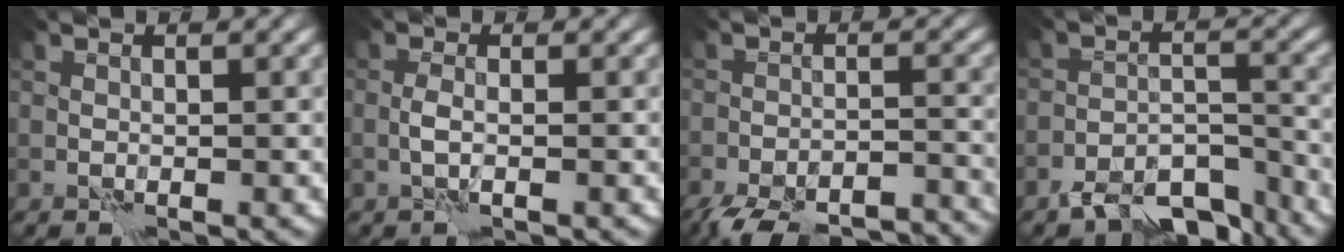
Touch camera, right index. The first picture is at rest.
{"total": 1.2, "force": [-0.2, 0.1, 1.2], "torque": [-0.027, 0.003, -0.007]}
{"total": 12.8, "force": [-11.8, 3.3, 3.8], "torque": [-0.054, -0.019, -0.157]}
{"total": 7.1, "force": [-5.8, 2.5, 3.1], "torque": [-0.047, -0.004, -0.101]}